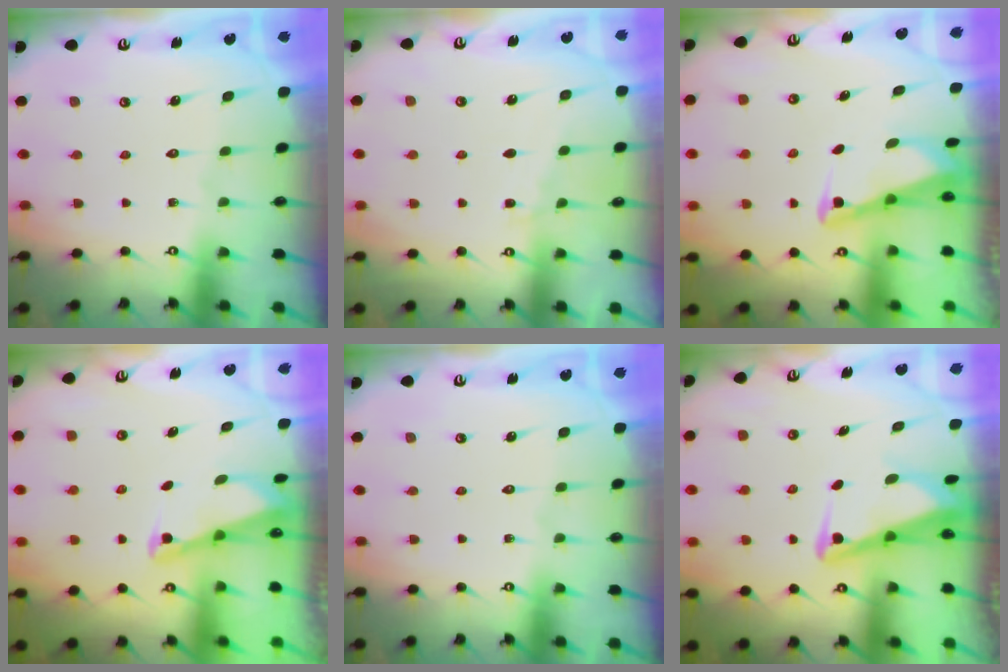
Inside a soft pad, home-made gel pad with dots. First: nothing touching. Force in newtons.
{"total": 4.0, "press": 4.0, "slide": 0.5}
{"total": 3.1, "press": 3.0, "slide": 0.4}
{"total": 2.1, "press": 2.0, "slide": 0.3}
{"total": 0.0}
{"total": 3.8, "press": 3.7, "slide": 1.0}